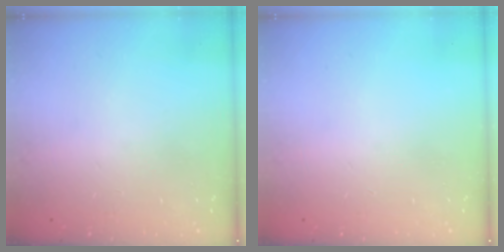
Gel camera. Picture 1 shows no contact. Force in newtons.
{"total": 0.0}